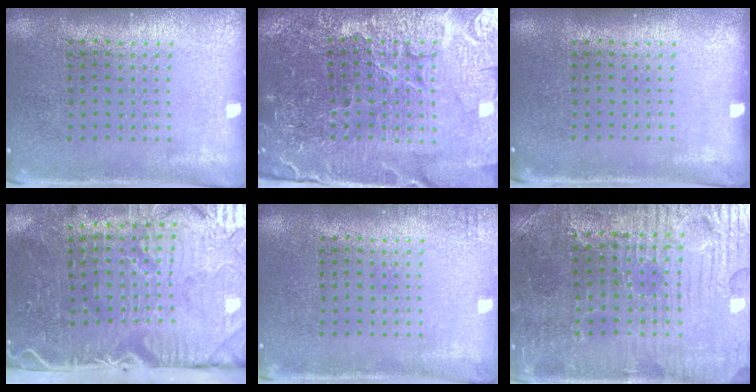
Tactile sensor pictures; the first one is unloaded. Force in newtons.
{"total": 5.1, "press": 4.9, "slide": 1.6}
{"total": 0.0}
{"total": 5.3, "press": 4.4, "slide": 3.1}
{"total": 1.0, "press": 1.0, "slide": 0.1}
{"total": 3.8, "press": 3.7, "slide": 0.5}